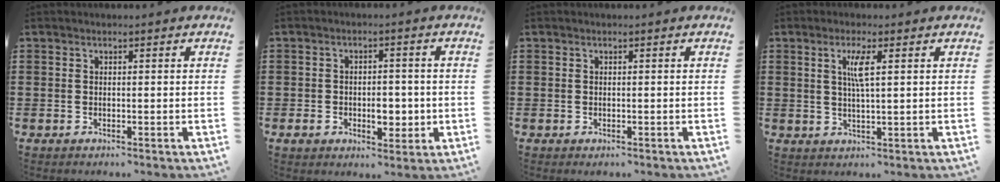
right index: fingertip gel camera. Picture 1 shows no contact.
{"total": 5.0, "force": [-1.1, 3.2, 3.6], "torque": [-0.053, 0.002, -0.024]}
{"total": 0.0}
{"total": 3.5, "force": [1.1, 0.3, 3.3], "torque": [-0.069, 0.001, 0.015]}